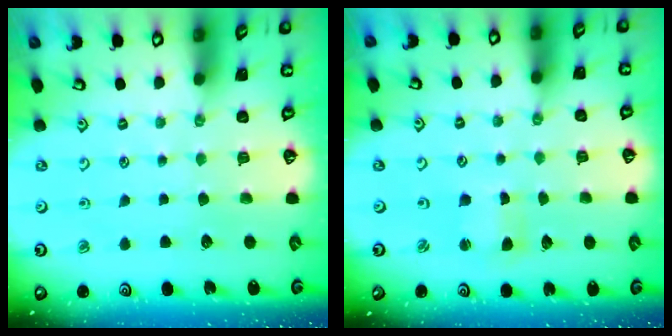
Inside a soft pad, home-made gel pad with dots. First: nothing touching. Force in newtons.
{"total": 1.7, "press": 1.7, "slide": 0.4}